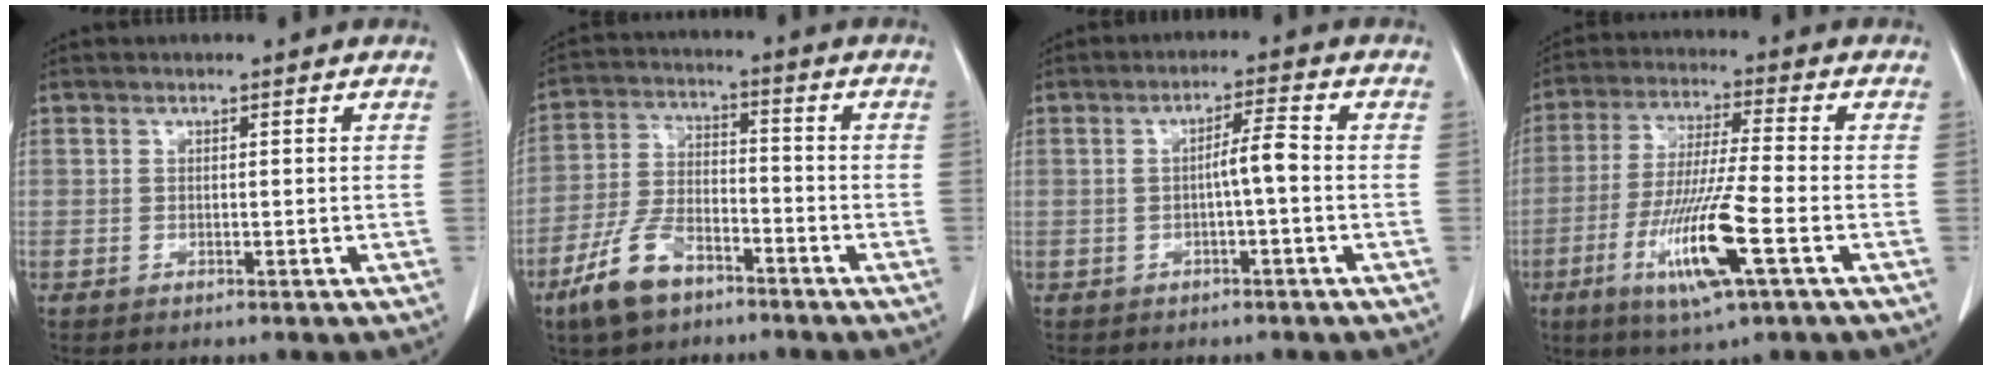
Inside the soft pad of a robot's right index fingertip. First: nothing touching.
{"total": 9.7, "force": [-6.3, 4.6, 5.8], "torque": [-0.131, -0.002, -0.120]}
{"total": 3.7, "force": [-0.5, 0.2, 3.6], "torque": [-0.059, 0.008, -0.009]}
{"total": 13.2, "force": [-5.0, 0.2, 12.2], "torque": [-0.245, -0.025, -0.091]}